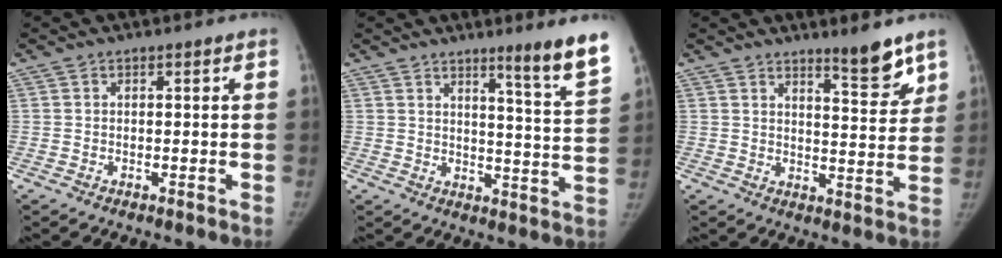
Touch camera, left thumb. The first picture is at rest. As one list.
[{"total": 9.7, "force": [6.7, -0.7, 7.0], "torque": [-0.089, -0.057, 0.092]}, {"total": 7.1, "force": [5.4, 1.4, 4.3], "torque": [-0.039, -0.047, 0.080]}]